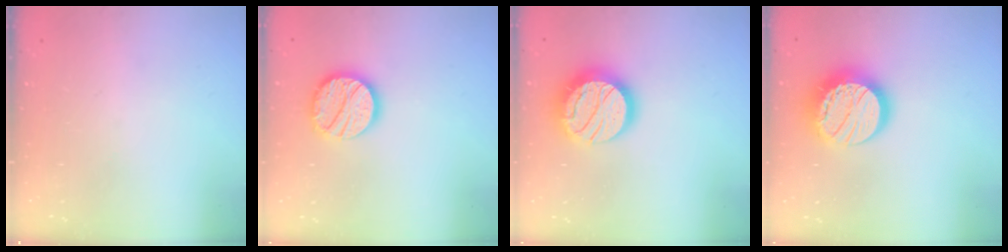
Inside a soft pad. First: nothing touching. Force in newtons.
{"total": 15.2, "press": 15.2, "slide": 1.2}
{"total": 20.0, "press": 20.0, "slide": 1.3}
{"total": 17.5, "press": 17.5, "slide": 1.2}